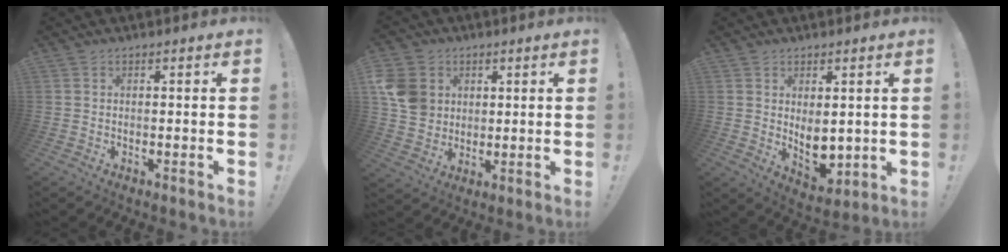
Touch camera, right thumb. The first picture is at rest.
{"total": 10.6, "force": [3.1, 9.2, 4.3], "torque": [-0.080, -0.013, 0.062]}
{"total": 7.1, "force": [1.3, 4.6, 5.2], "torque": [-0.065, -0.021, 0.033]}